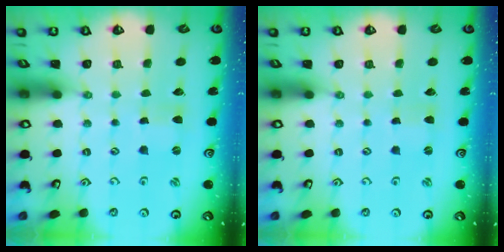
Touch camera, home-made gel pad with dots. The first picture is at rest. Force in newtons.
{"total": 0.0}